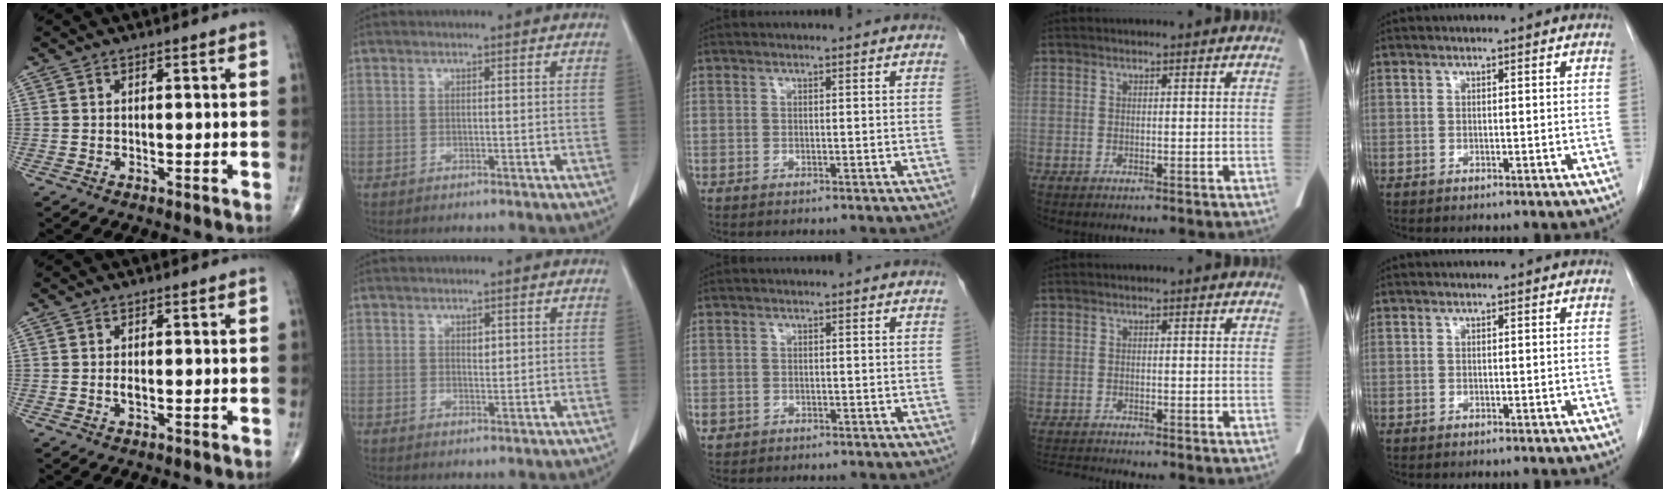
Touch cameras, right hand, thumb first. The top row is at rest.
{"thumb": {"total": 1.1, "force": [-0.2, 0.5, 1.0], "torque": [-0.019, -0.001, -0.003]}, "index": {"total": 1.0, "force": [0.4, 0.6, 0.8], "torque": [-0.009, -0.003, 0.007]}, "middle": {"total": 1.1, "force": [-0.4, 1.0, 0.4], "torque": [-0.009, 0.003, -0.003]}, "ring": {"total": 2.1, "force": [-2.1, -0.5, 0.0], "torque": [-0.007, -0.015, -0.037]}}